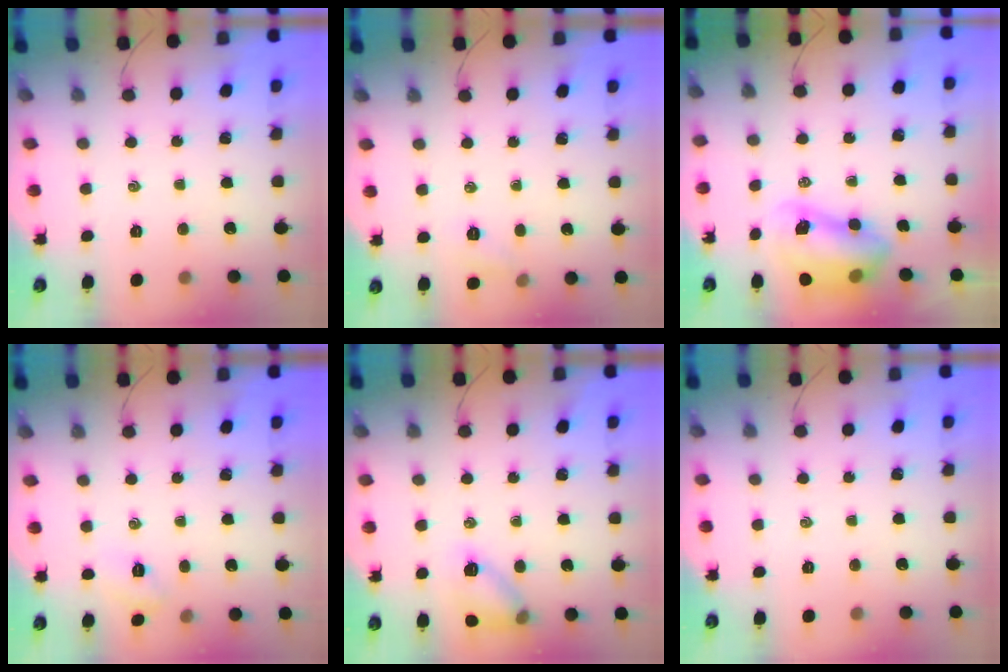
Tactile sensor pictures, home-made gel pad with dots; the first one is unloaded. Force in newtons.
{"total": 4.7, "press": 4.5, "slide": 1.2}
{"total": 9.9, "press": 9.6, "slide": 2.1}
{"total": 3.4, "press": 3.2, "slide": 1.1}
{"total": 11.6, "press": 11.4, "slide": 2.2}
{"total": 0.0}